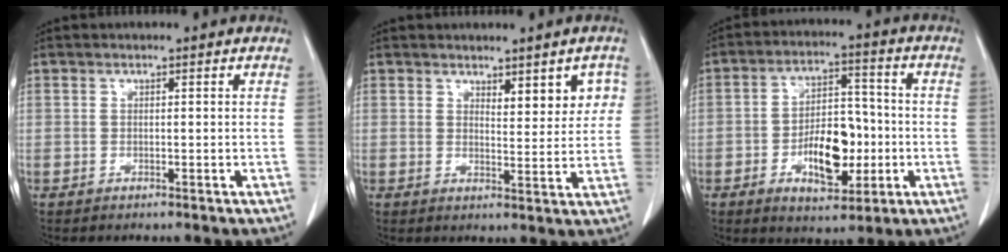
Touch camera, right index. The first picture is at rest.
{"total": 5.1, "force": [2.5, 2.1, 3.9], "torque": [-0.042, 0.001, 0.035]}
{"total": 10.7, "force": [-2.7, 5.0, 9.0], "torque": [-0.154, 0.013, -0.040]}